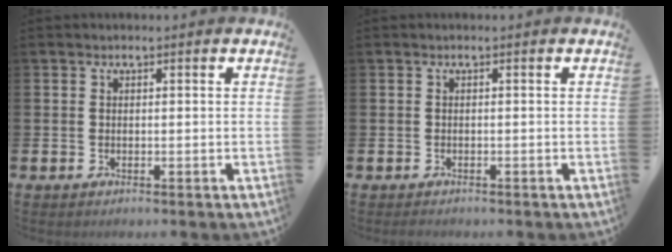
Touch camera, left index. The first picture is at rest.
{"total": 0.5, "force": [-0.5, 0.2, 0.0], "torque": [-0.008, 0.002, -0.010]}